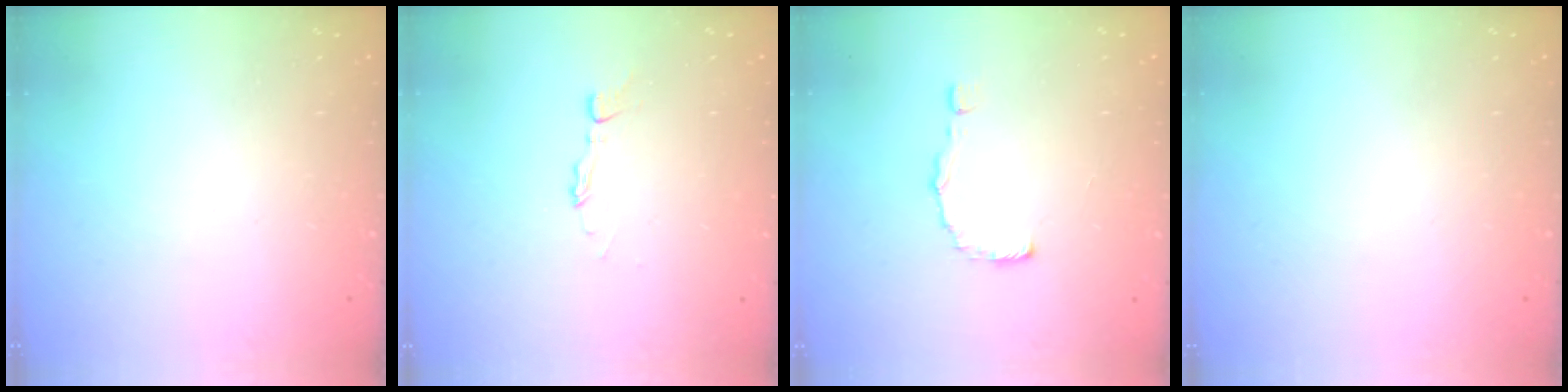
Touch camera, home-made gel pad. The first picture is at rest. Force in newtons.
{"total": 2.7, "press": 2.7, "slide": 0.2}
{"total": 2.5, "press": 2.5, "slide": 0.1}
{"total": 0.0}